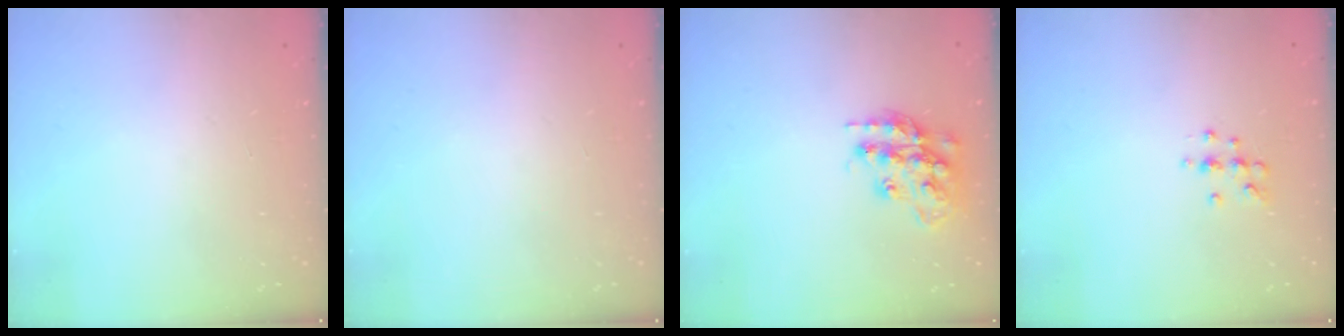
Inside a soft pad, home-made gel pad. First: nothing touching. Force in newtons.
{"total": 0.0}
{"total": 17.3, "press": 17.3, "slide": 1.4}
{"total": 7.3, "press": 7.2, "slide": 1.2}